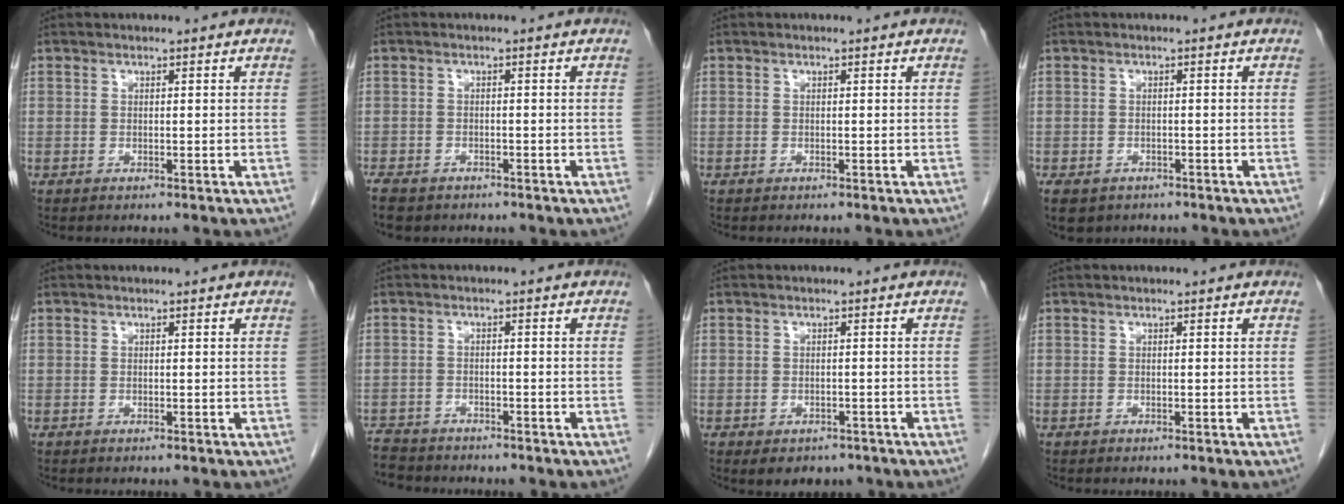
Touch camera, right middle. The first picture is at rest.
{"total": 5.6, "force": [-4.3, 2.7, 2.2], "torque": [-0.040, -0.007, -0.062]}
{"total": 0.0}
{"total": 7.1, "force": [-4.5, 4.8, 2.7], "torque": [-0.059, -0.006, -0.061]}
{"total": 0.0}
{"total": 5.6, "force": [-5.3, 1.7, 0.5], "torque": [-0.012, -0.009, -0.088]}
{"total": 4.5, "force": [-3.2, 2.8, 1.5], "torque": [-0.012, 0.002, -0.036]}
{"total": 0.0}